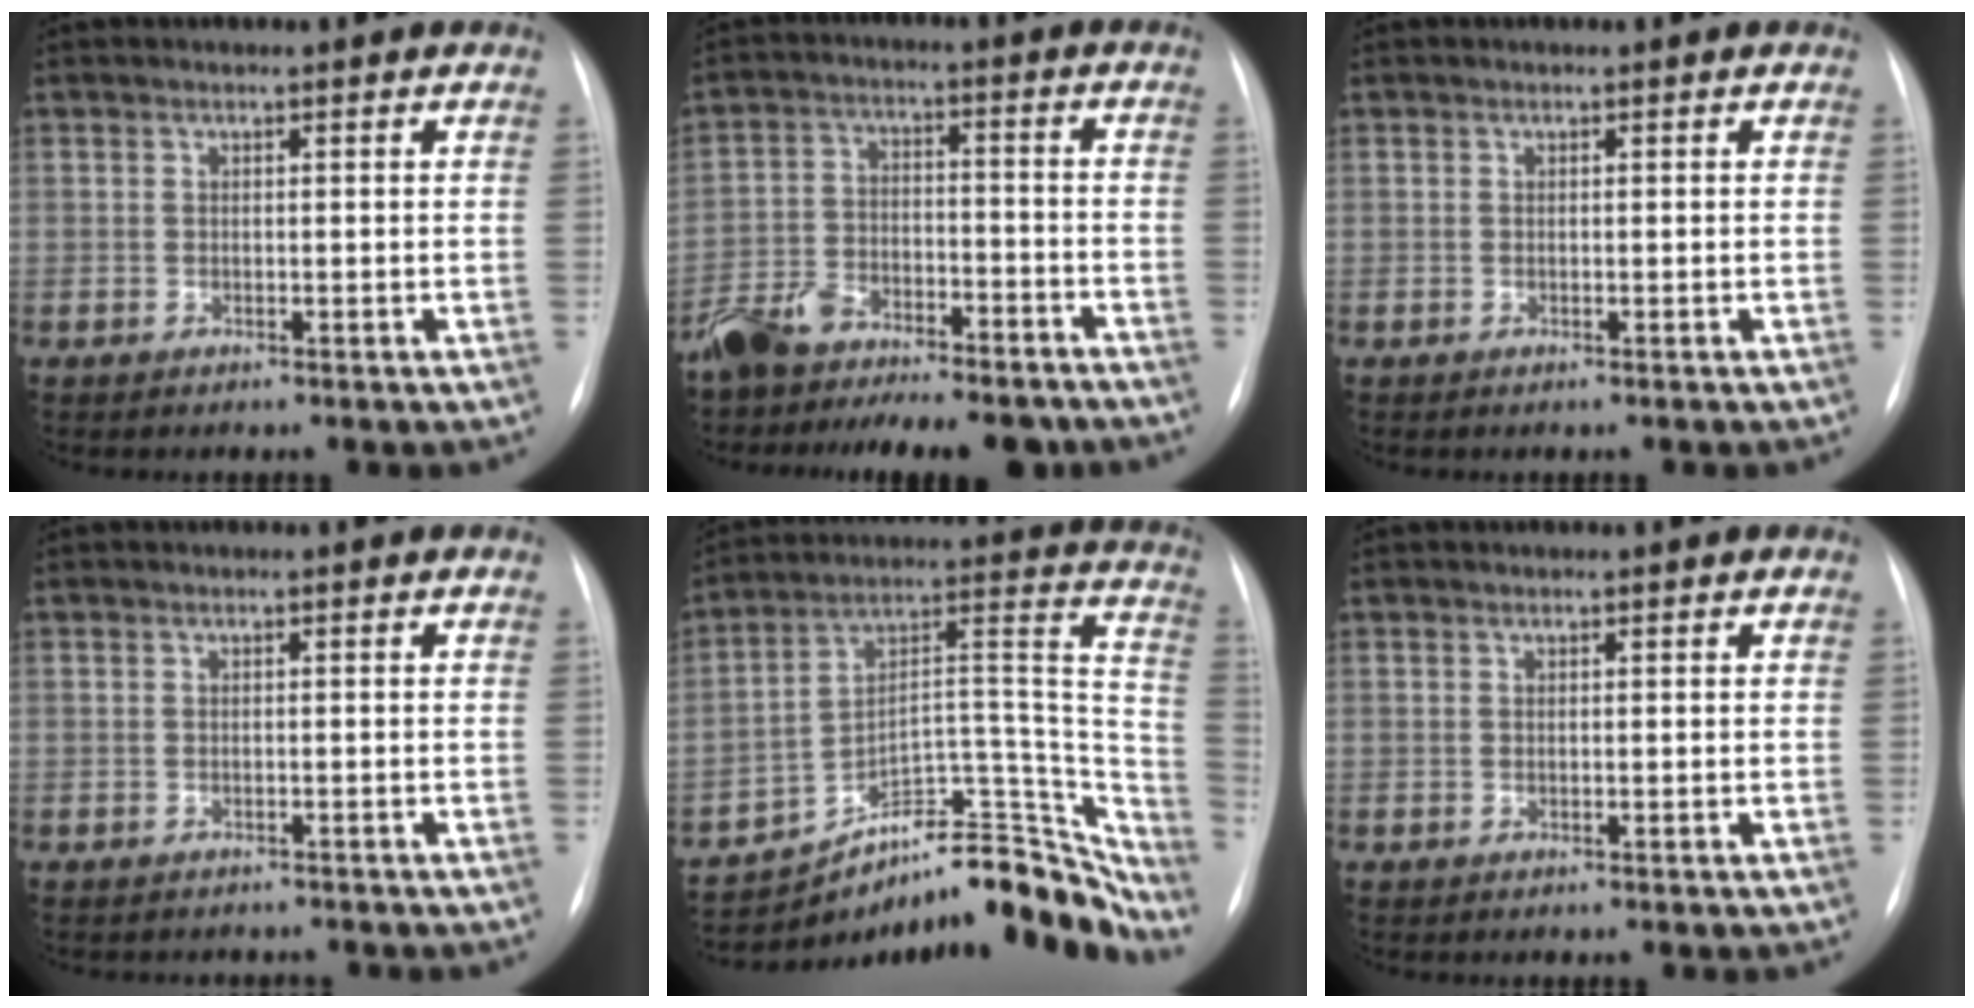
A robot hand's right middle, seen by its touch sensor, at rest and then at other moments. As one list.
[{"total": 15.8, "force": [-13.3, 5.8, 6.2], "torque": [-0.105, 0.022, -0.204]}, {"total": 0.0}, {"total": 3.6, "force": [-3.3, 1.2, 0.6], "torque": [-0.005, -0.002, -0.039]}, {"total": 21.1, "force": [-18.9, 6.5, 6.8], "torque": [-0.059, 0.076, -0.275]}, {"total": 0.0}]